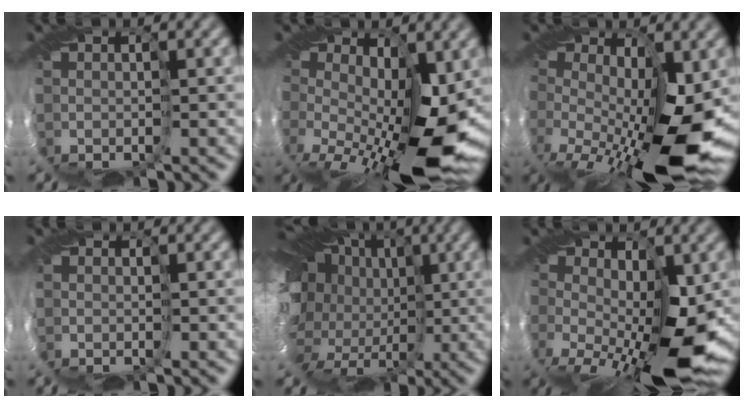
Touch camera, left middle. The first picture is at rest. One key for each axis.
{"total": 11.3, "fx": -2.4, "fy": 5.4, "fz": 9.6, "tx": -0.180, "ty": -0.037, "tz": -0.033}
{"total": 11.6, "fx": -2.7, "fy": 4.9, "fz": 10.1, "tx": -0.195, "ty": -0.041, "tz": -0.040}
{"total": 1.4, "fx": 0.1, "fy": 1.4, "fz": 0.4, "tx": -0.002, "ty": 0.000, "tz": 0.002}
{"total": 18.2, "fx": 0.8, "fy": 14.2, "fz": 11.3, "tx": -0.202, "ty": 0.003, "tz": -0.006}
{"total": 9.1, "fx": -2.2, "fy": 4.3, "fz": 7.7, "tx": -0.149, "ty": -0.035, "tz": -0.034}